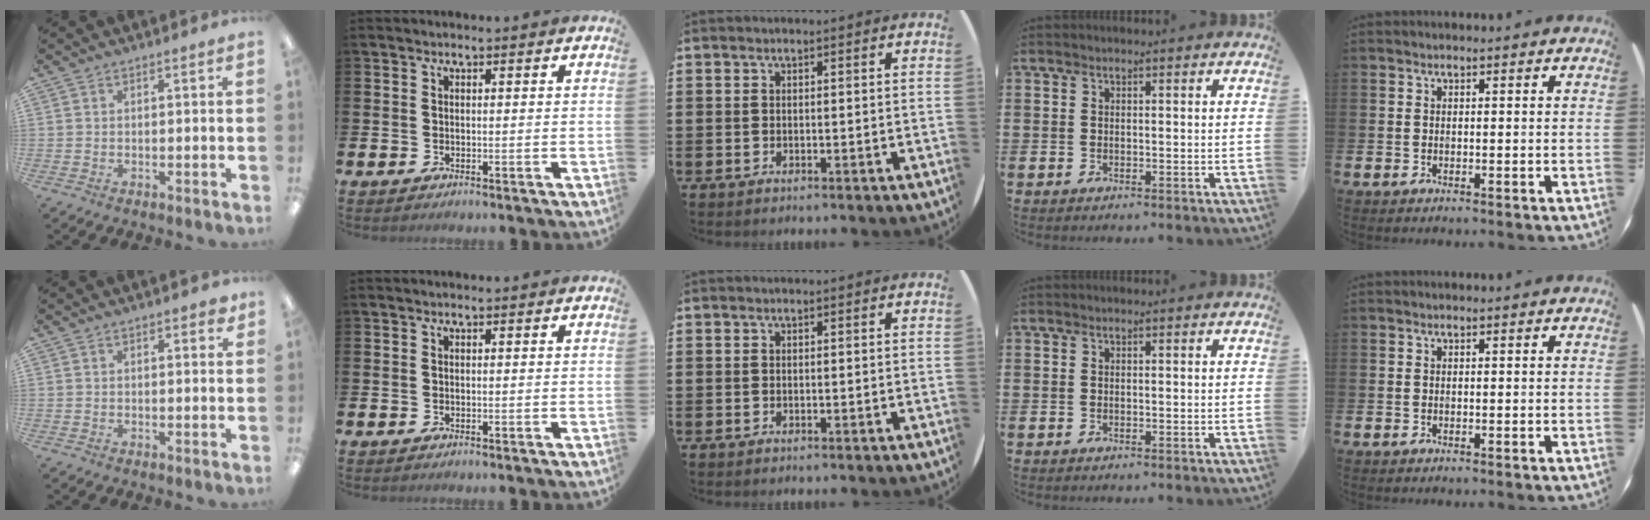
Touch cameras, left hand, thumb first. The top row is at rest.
{"thumb": {"total": 1.7, "force": [1.2, 0.7, 1.0], "torque": [-0.004, -0.004, 0.018]}}